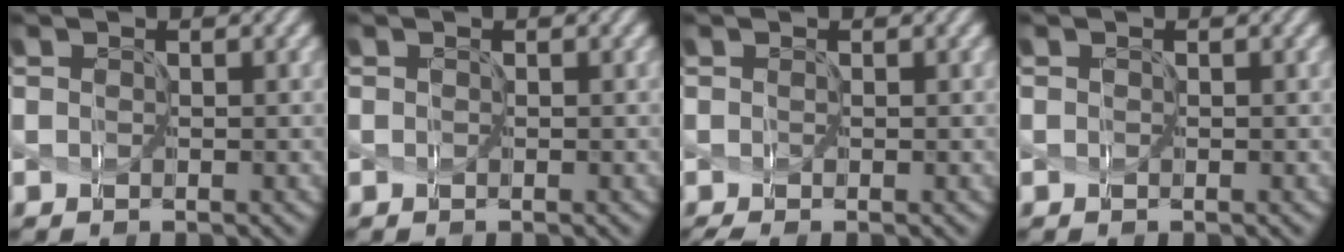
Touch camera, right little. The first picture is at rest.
{"total": 0.0}
{"total": 1.1, "force": [-0.9, 0.1, 0.6], "torque": [-0.025, -0.002, -0.014]}
{"total": 0.0}